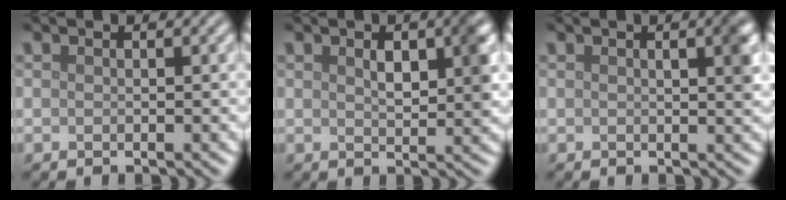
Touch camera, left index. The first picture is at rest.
{"total": 3.9, "force": [1.1, 1.8, 3.3], "torque": [-0.050, 0.005, 0.018]}
{"total": 2.6, "force": [0.7, 0.7, 2.4], "torque": [-0.023, 0.006, 0.007]}